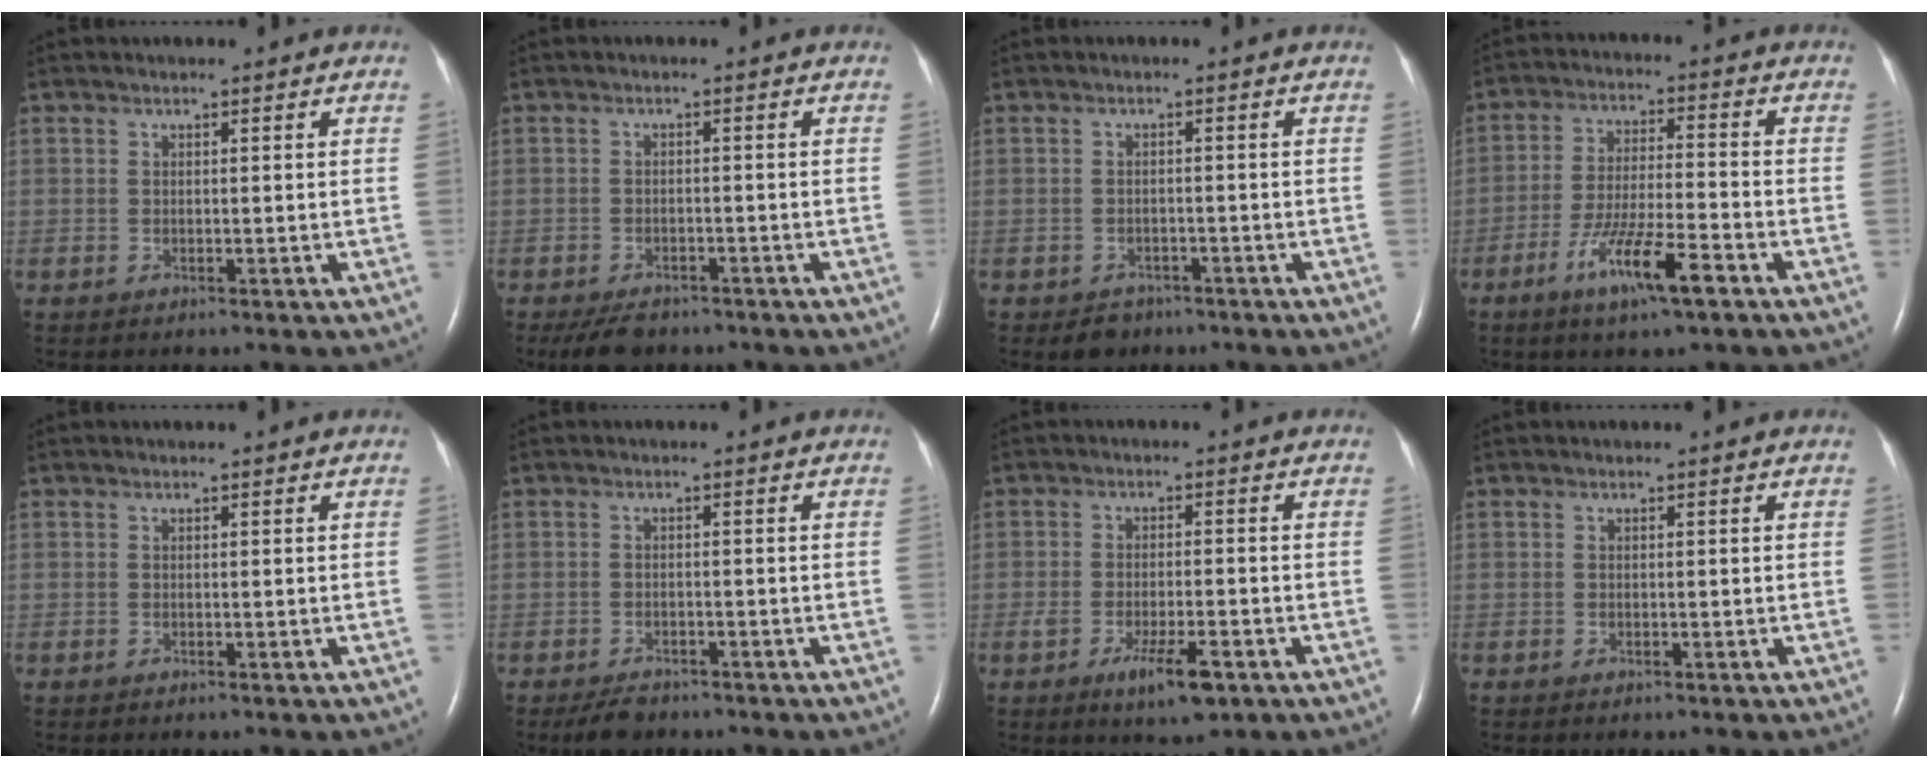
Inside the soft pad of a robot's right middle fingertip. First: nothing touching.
{"total": 4.9, "force": [-3.9, 2.2, 1.9], "torque": [-0.037, -0.006, -0.061]}
{"total": 2.8, "force": [-1.9, 1.9, 0.7], "torque": [-0.015, 0.003, -0.022]}
{"total": 9.8, "force": [-5.4, 0.9, 8.0], "torque": [-0.153, -0.014, -0.096]}
{"total": 0.0}
{"total": 3.3, "force": [-2.7, 1.5, 1.3], "torque": [-0.030, -0.003, -0.040]}
{"total": 6.1, "force": [-3.2, 1.4, 5.0], "torque": [-0.089, -0.009, -0.047]}
{"total": 0.0}